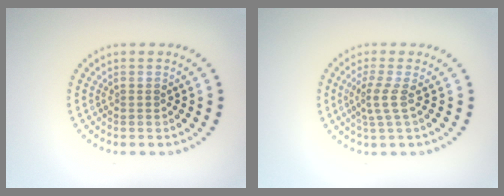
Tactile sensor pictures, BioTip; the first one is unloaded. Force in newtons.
{"total": 2.1, "press": 1.4, "slide": 1.6}